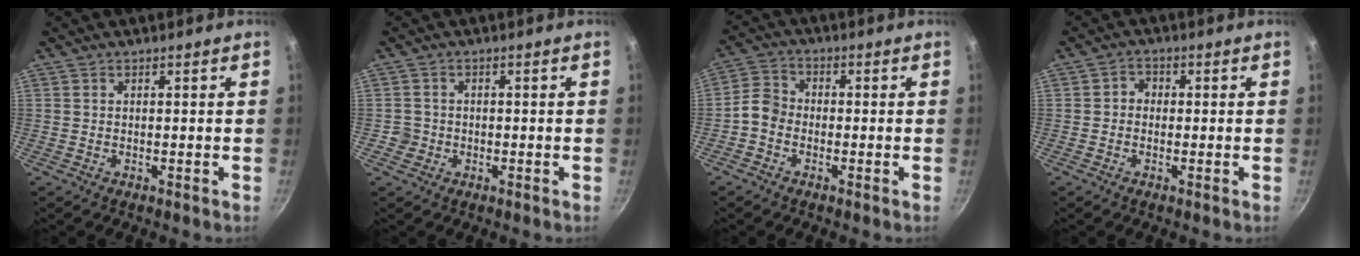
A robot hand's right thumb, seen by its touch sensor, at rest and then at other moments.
{"total": 2.4, "force": [-0.6, 2.3, 0.3], "torque": [0.008, 0.012, -0.006]}
{"total": 4.6, "force": [-1.8, 3.7, 2.2], "torque": [-0.034, 0.025, -0.050]}
{"total": 2.3, "force": [-0.2, 2.1, 1.1], "torque": [-0.008, 0.008, -0.009]}